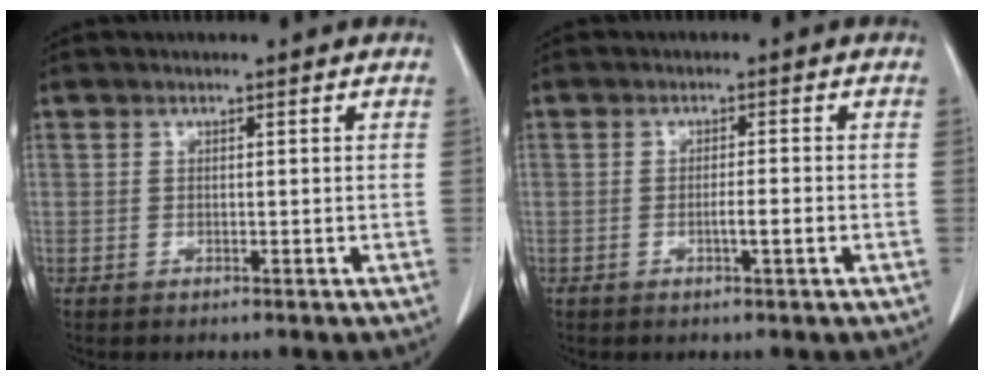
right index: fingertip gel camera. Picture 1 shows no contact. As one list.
[{"total": 3.9, "force": [-1.2, 0.4, 3.6], "torque": [-0.061, -0.001, -0.017]}]